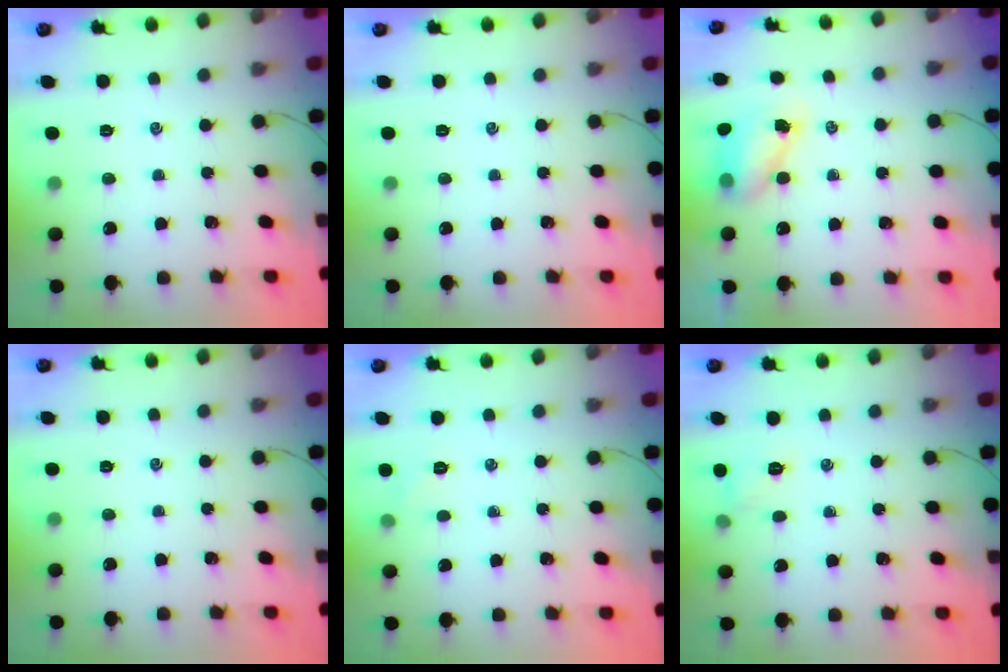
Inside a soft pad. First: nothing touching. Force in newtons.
{"total": 0.0}
{"total": 6.4, "press": 6.3, "slide": 0.8}
{"total": 0.0}
{"total": 3.9, "press": 3.8, "slide": 1.0}
{"total": 5.9, "press": 5.7, "slide": 1.3}